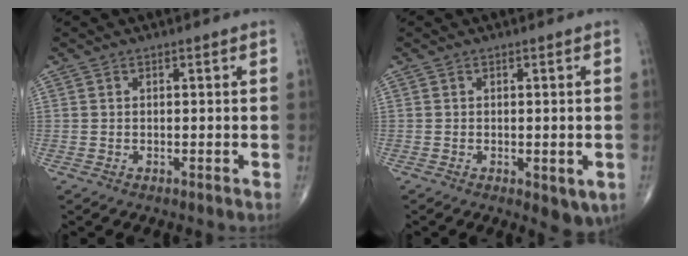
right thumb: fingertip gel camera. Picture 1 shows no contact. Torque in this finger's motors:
{"motor_torque": [-0.47, -0.07, 0.28, 0.11, 0.10]}